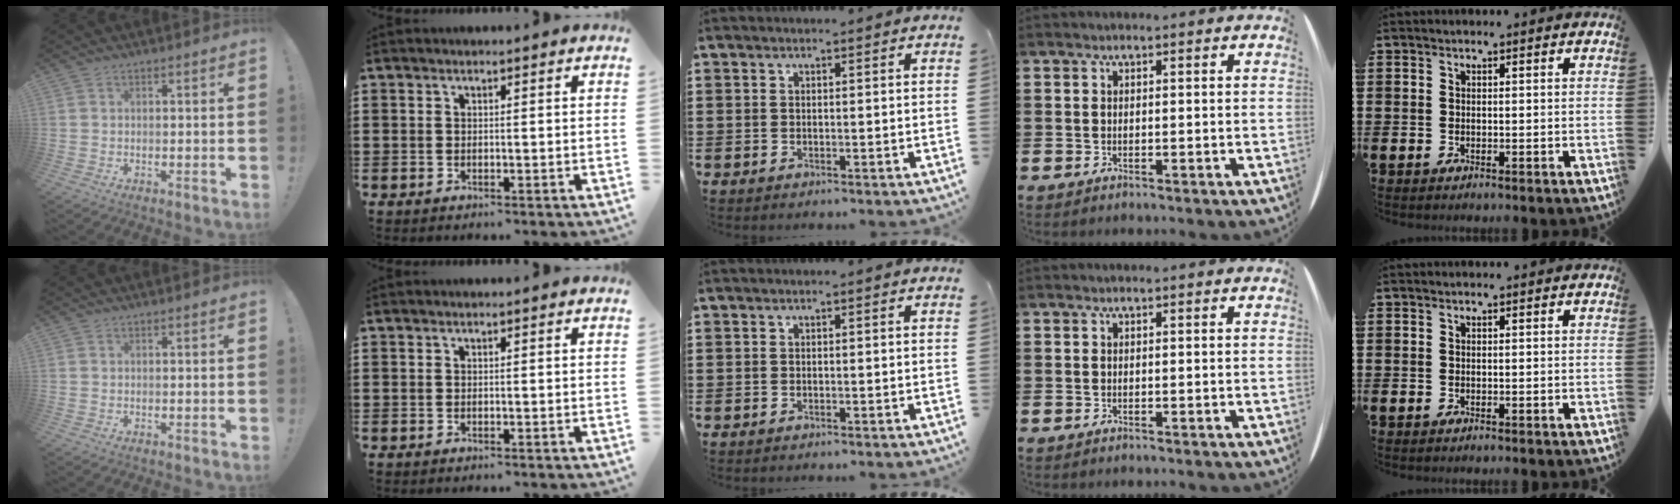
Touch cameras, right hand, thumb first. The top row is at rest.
{}